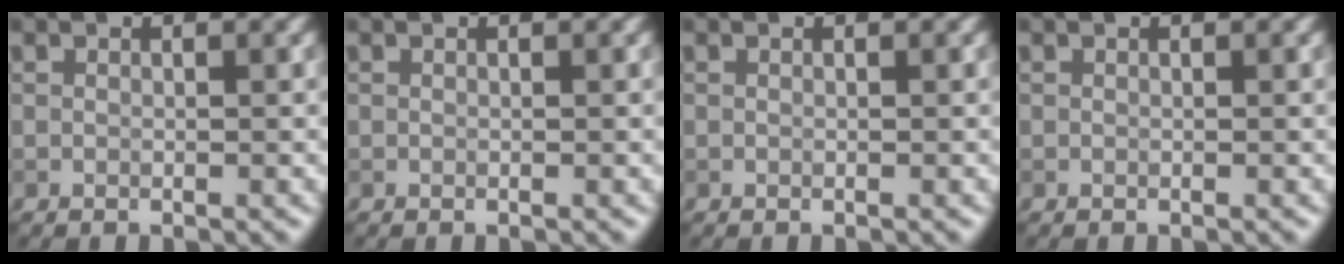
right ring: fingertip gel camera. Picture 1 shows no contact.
{"total": 0.0}
{"total": 0.0}
{"total": 0.0}